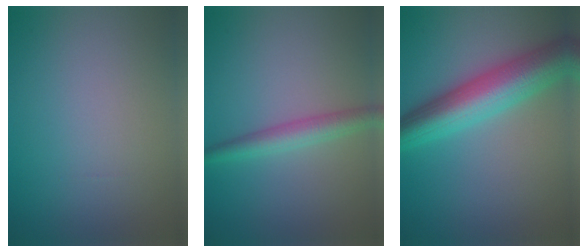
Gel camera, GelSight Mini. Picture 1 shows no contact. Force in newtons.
{"total": 2.8, "press": 2.8, "slide": 0.0}
{"total": 8.1, "press": 8.1, "slide": 0.5}